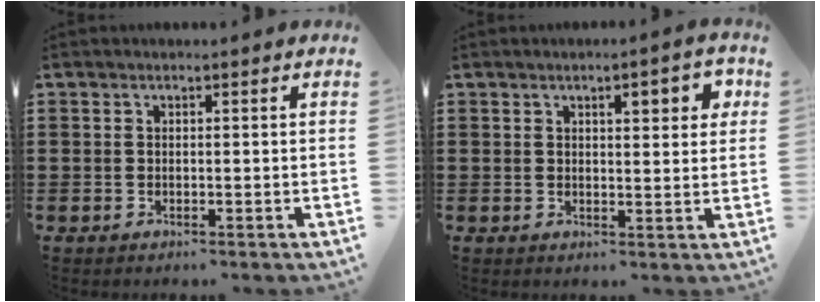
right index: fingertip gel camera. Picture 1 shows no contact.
{"total": 3.7, "force": [1.6, 1.1, 3.2], "torque": [-0.042, -0.003, 0.019]}